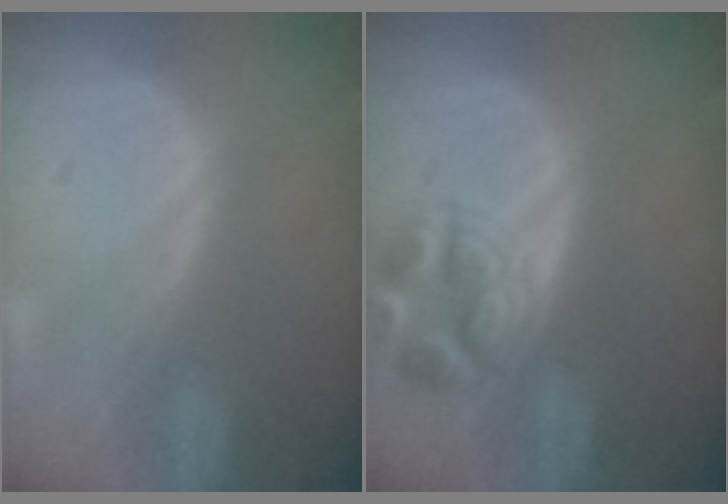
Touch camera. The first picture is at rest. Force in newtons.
{"total": 6.8, "press": 6.3, "slide": 2.6}